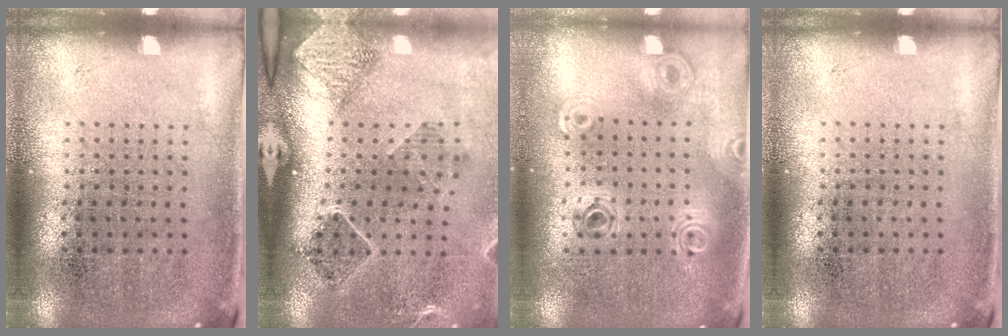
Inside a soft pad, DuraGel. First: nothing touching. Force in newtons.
{"total": 1.7, "press": 1.6, "slide": 0.4}
{"total": 0.8, "press": 0.8, "slide": 0.1}
{"total": 0.0}